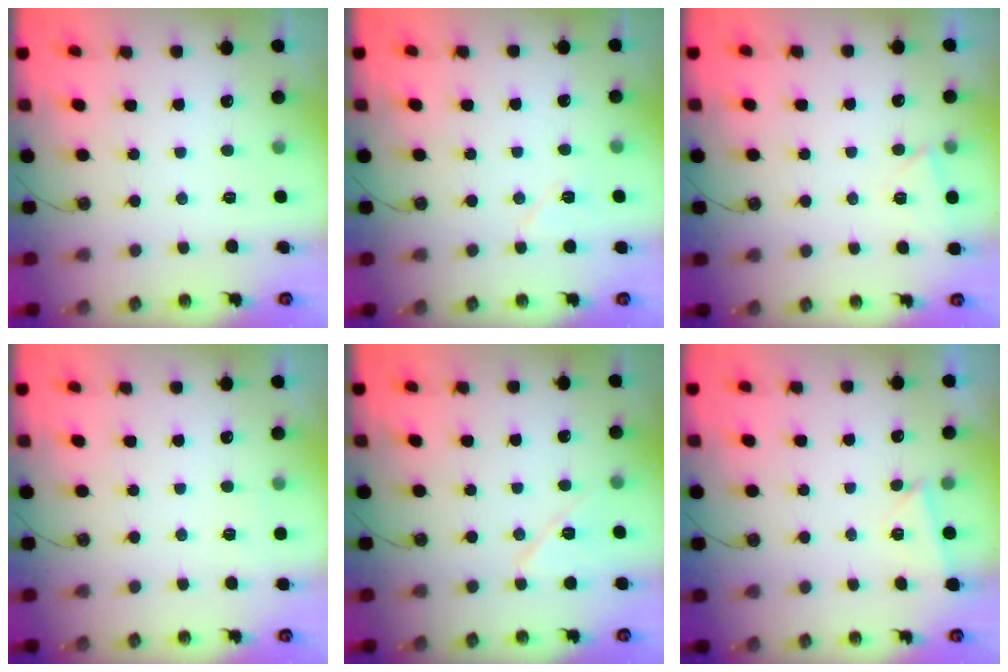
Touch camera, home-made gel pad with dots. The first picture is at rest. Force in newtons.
{"total": 6.8, "press": 5.3, "slide": 4.3}
{"total": 4.4, "press": 2.0, "slide": 4.0}
{"total": 2.2, "press": 2.1, "slide": 0.2}
{"total": 8.6, "press": 8.5, "slide": 0.9}
{"total": 3.1, "press": 2.7, "slide": 1.6}